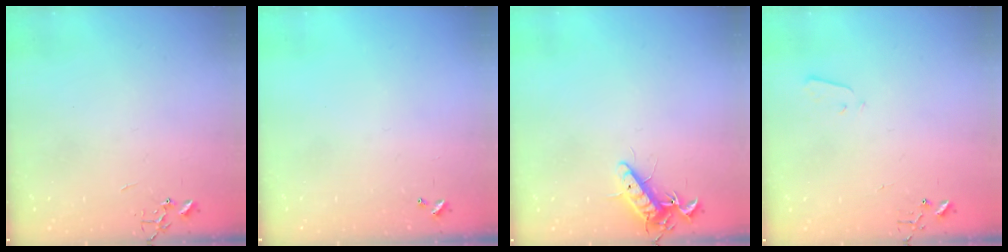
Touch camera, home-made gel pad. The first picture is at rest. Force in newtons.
{"total": 0.0}
{"total": 11.3, "press": 11.2, "slide": 1.5}
{"total": 1.9, "press": 1.9, "slide": 0.4}